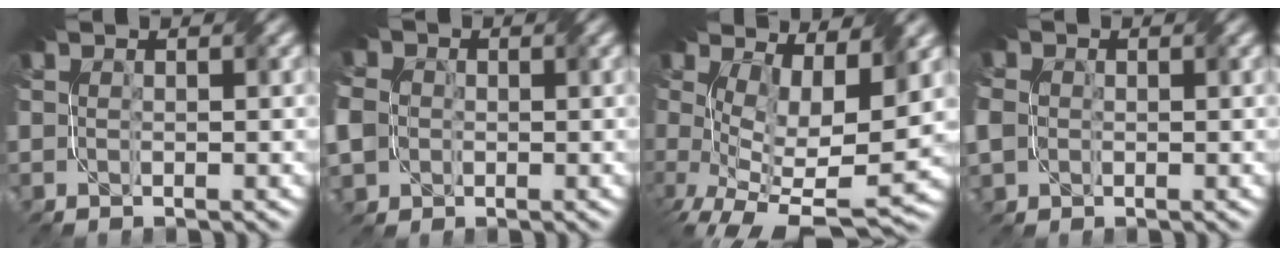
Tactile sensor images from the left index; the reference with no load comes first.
{"total": 6.1, "force": [-0.3, 5.3, 3.0], "torque": [-0.085, 0.005, -0.018]}
{"total": 9.1, "force": [0.7, 4.0, 8.1], "torque": [-0.149, -0.024, 0.021]}
{"total": 3.9, "force": [0.2, 3.4, 2.0], "torque": [-0.068, 0.011, 0.008]}